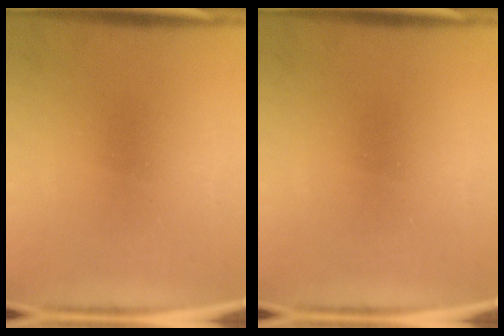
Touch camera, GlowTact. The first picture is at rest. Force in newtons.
{"total": 0.0}